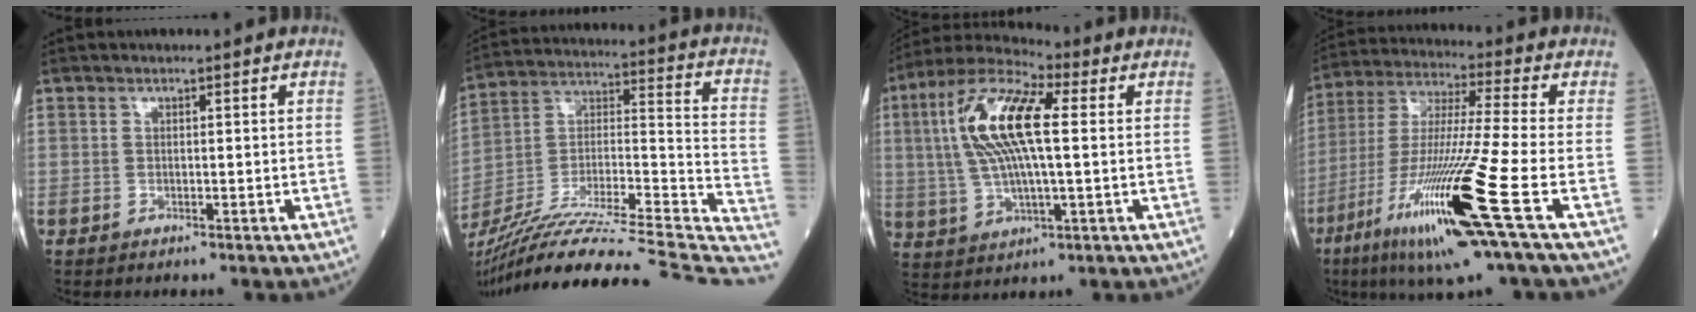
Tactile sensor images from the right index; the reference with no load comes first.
{"total": 34.3, "force": [-29.3, 2.5, 17.6], "torque": [-0.238, -0.018, -0.438]}
{"total": 14.1, "force": [2.5, 3.5, 13.5], "torque": [-0.283, 0.026, 0.043]}
{"total": 19.4, "force": [-8.2, -1.2, 17.6], "torque": [-0.363, -0.043, -0.156]}